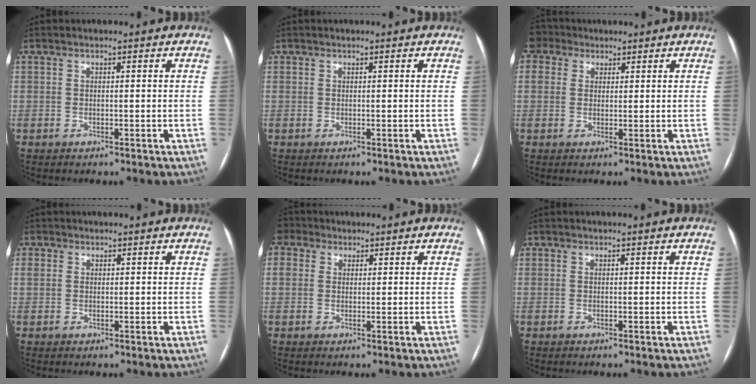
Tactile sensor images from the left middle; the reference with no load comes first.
{"total": 0.0}
{"total": 4.3, "force": [2.7, 3.2, 0.8], "torque": [-0.023, 0.028, 0.053]}
{"total": 1.7, "force": [0.6, 1.5, 0.5], "torque": [-0.010, 0.008, 0.010]}
{"total": 4.1, "force": [2.1, 3.3, 1.3], "torque": [-0.036, 0.027, 0.044]}
{"total": 0.0}